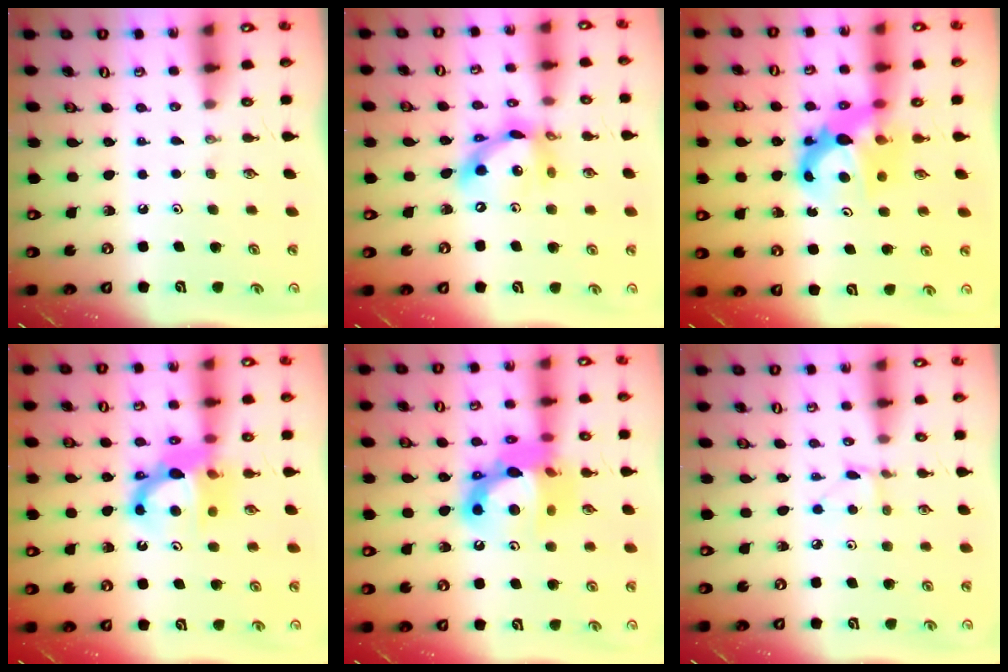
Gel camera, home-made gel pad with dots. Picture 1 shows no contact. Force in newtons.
{"total": 14.6, "press": 14.6, "slide": 1.0}
{"total": 8.6, "press": 8.5, "slide": 0.5}
{"total": 10.6, "press": 10.3, "slide": 2.1}
{"total": 16.4, "press": 16.3, "slide": 1.6}
{"total": 2.6, "press": 2.6, "slide": 0.3}